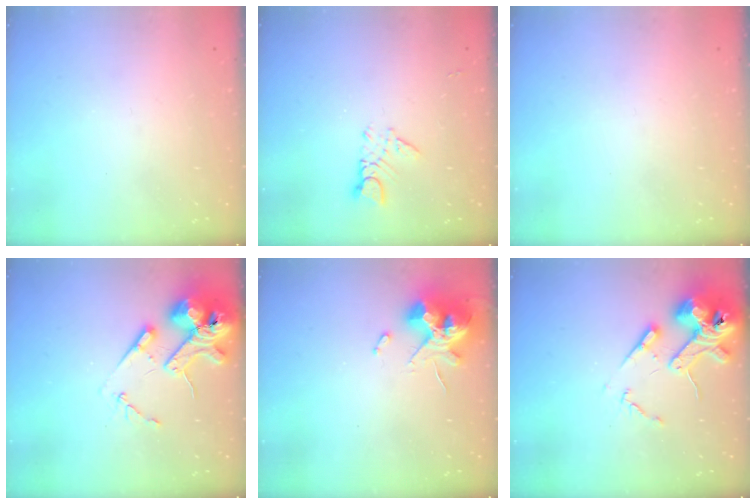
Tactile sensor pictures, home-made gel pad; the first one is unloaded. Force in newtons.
{"total": 2.8, "press": 2.8, "slide": 0.3}
{"total": 0.0}
{"total": 14.7, "press": 14.5, "slide": 2.0}
{"total": 13.3, "press": 13.2, "slide": 1.5}
{"total": 13.7, "press": 13.5, "slide": 2.0}